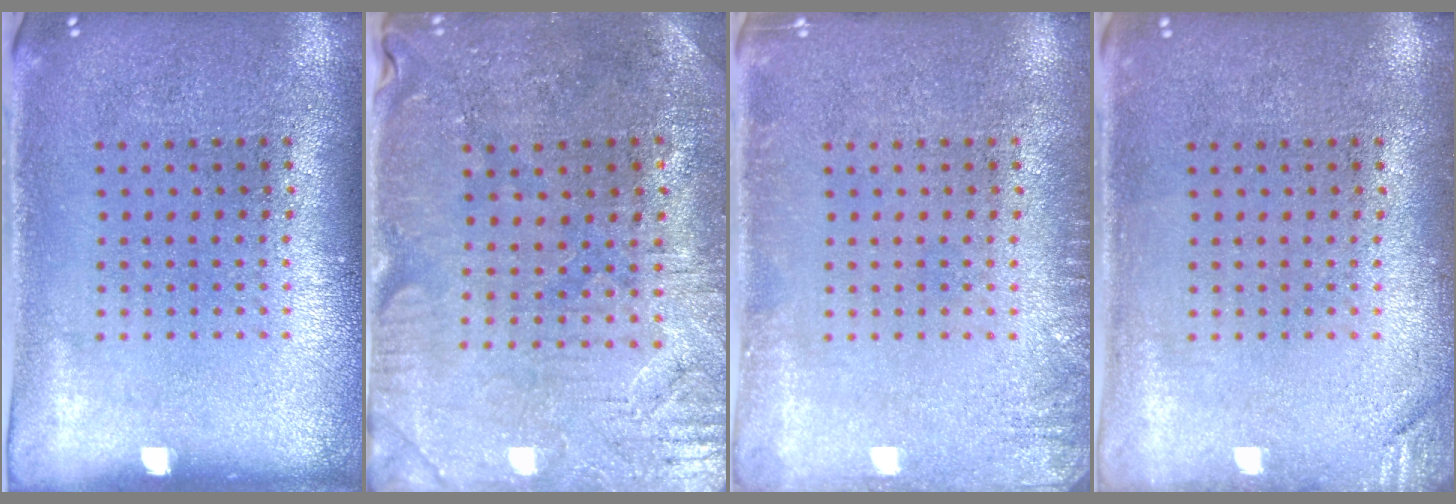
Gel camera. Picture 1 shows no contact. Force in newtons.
{"total": 0.8, "press": 0.6, "slide": 0.5}
{"total": 1.4, "press": 1.4, "slide": 0.3}
{"total": 1.3, "press": 1.2, "slide": 0.3}